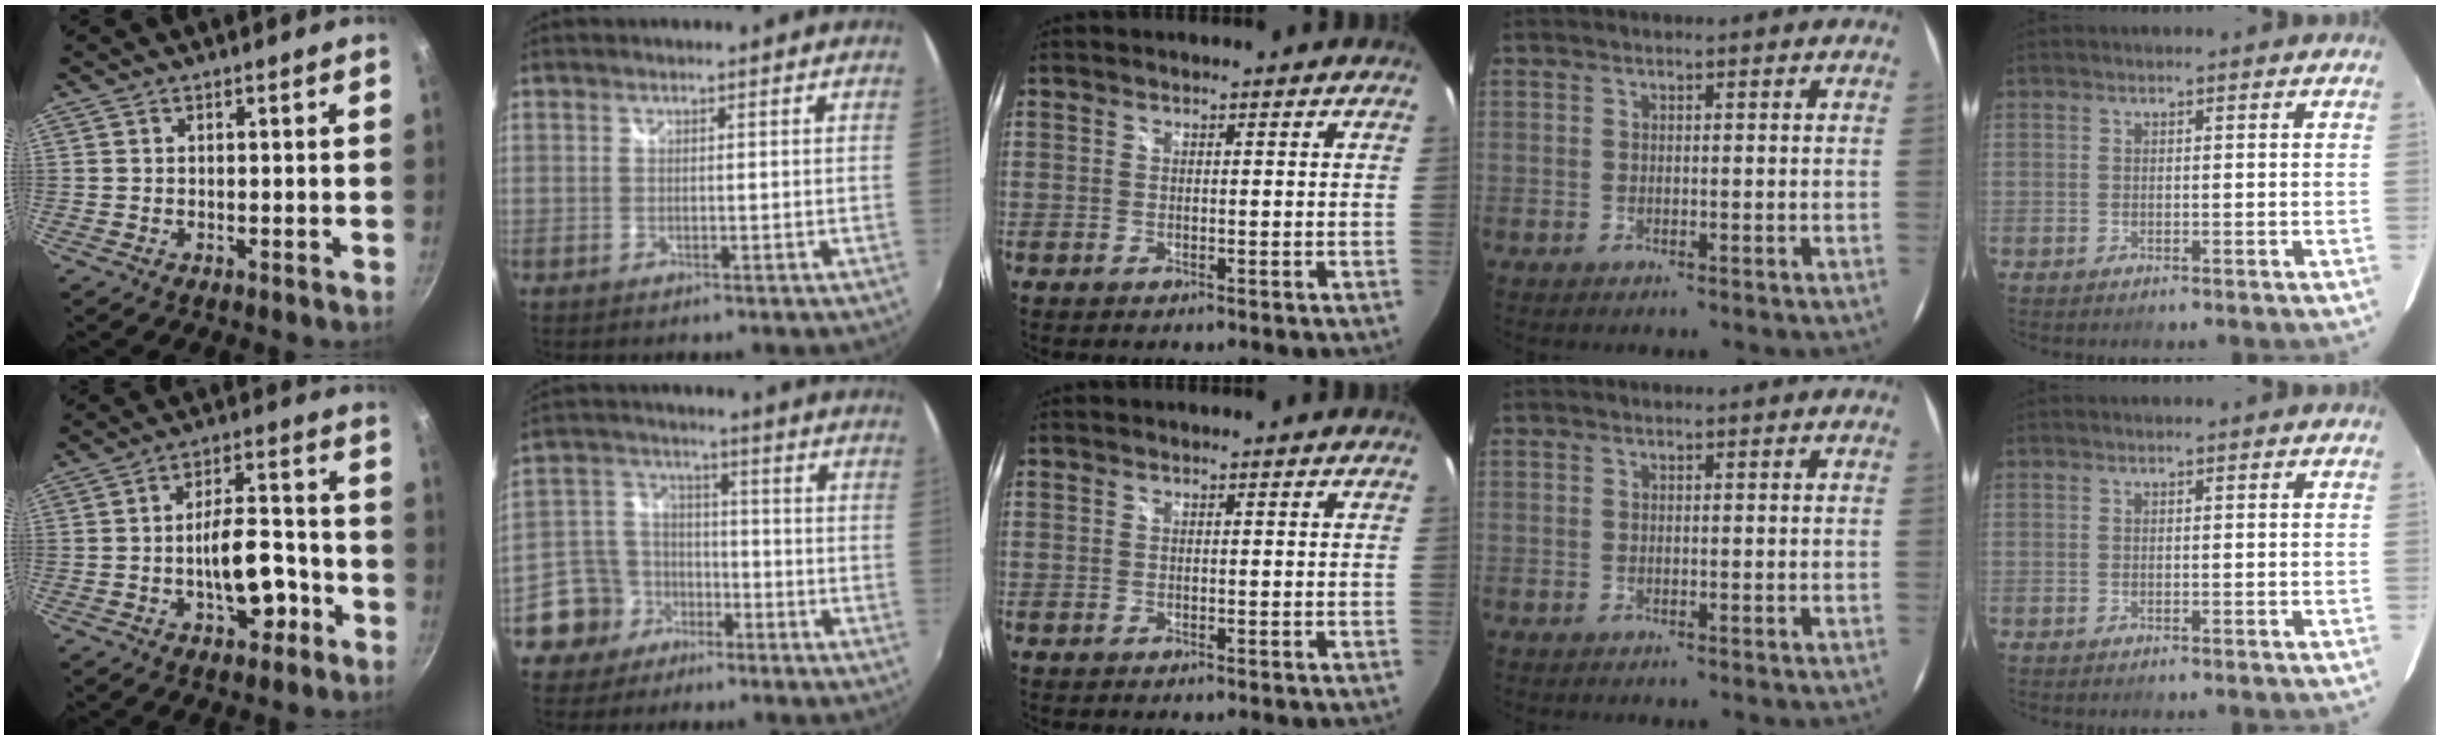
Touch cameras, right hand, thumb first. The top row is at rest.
{"thumb": {"total": 10.5, "force": [-3.9, 5.3, 8.2], "torque": [-0.095, 0.045, -0.055]}, "index": {"total": 8.5, "force": [-5.4, 6.6, 1.1], "torque": [-0.039, 0.032, -0.104]}}